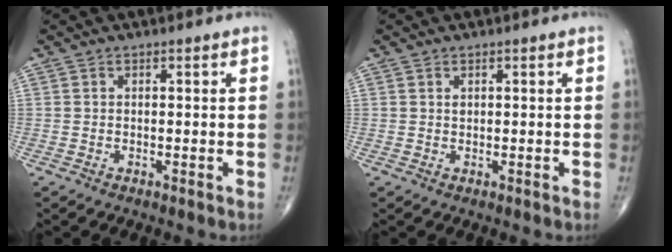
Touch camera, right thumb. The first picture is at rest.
{"total": 0.7, "force": [0.3, 0.4, 0.4], "torque": [-0.003, -0.001, 0.007]}